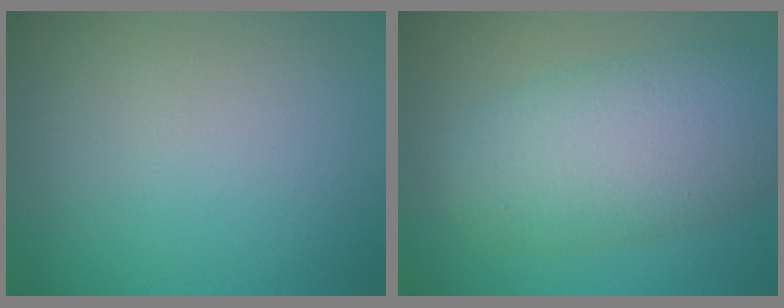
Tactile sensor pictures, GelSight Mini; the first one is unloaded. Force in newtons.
{"total": 7.5, "press": 7.5, "slide": 0.3}